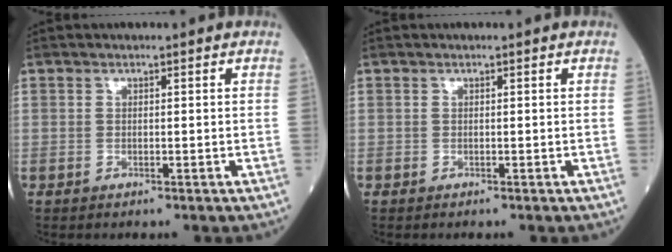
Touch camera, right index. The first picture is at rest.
{"total": 0.0}